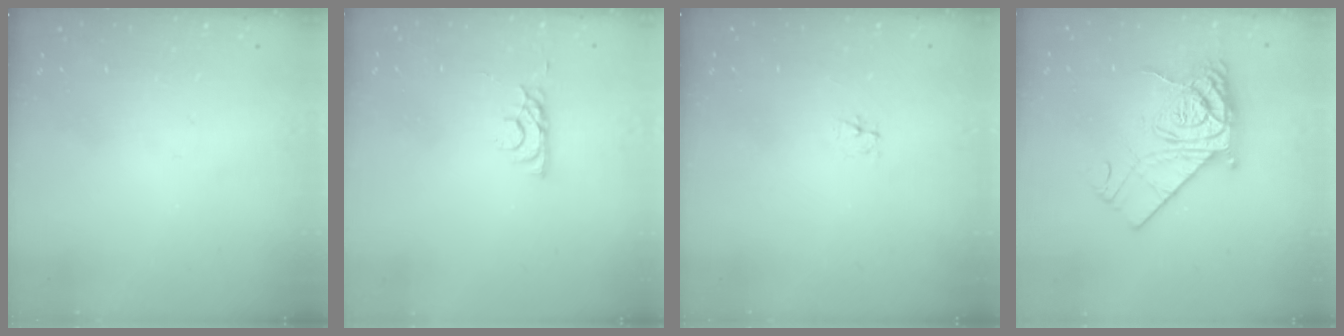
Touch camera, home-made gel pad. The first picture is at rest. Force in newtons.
{"total": 4.3, "press": 4.3, "slide": 0.8}
{"total": 2.3, "press": 2.3, "slide": 0.3}
{"total": 12.9, "press": 12.8, "slide": 1.1}